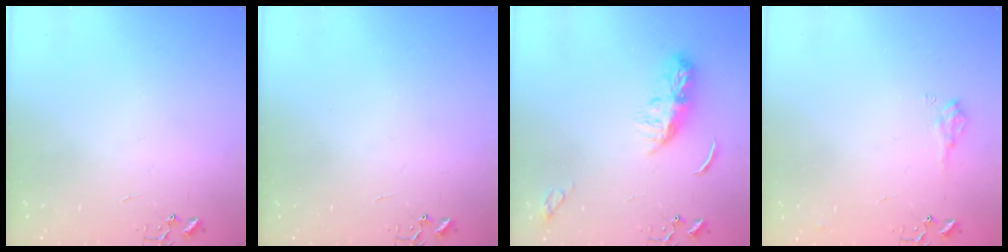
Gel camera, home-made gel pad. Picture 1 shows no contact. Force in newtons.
{"total": 0.0}
{"total": 8.9, "press": 8.9, "slide": 0.6}
{"total": 8.8, "press": 8.7, "slide": 1.0}